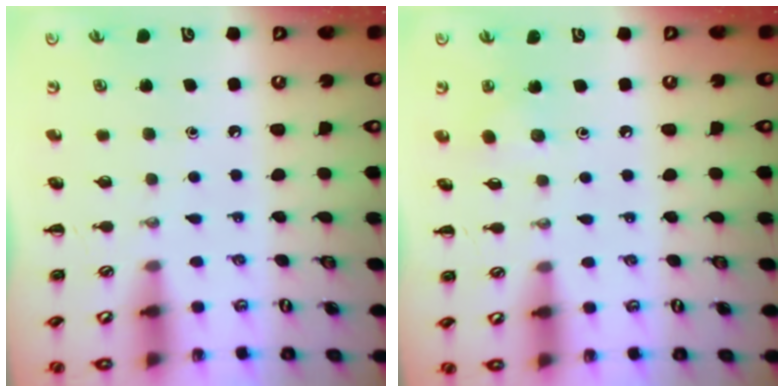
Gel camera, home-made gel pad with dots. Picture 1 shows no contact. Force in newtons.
{"total": 3.8, "press": 3.6, "slide": 1.1}